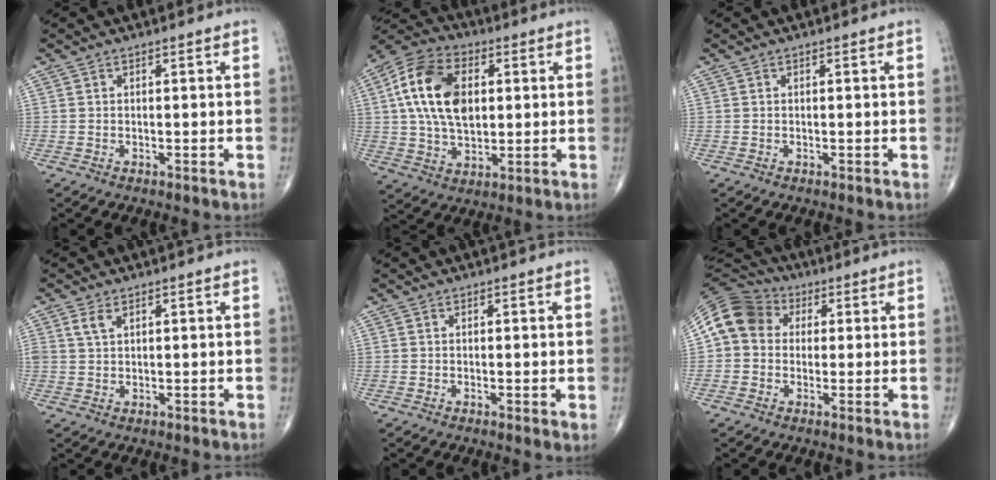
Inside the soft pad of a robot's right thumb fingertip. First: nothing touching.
{"total": 16.3, "force": [2.8, 10.1, 12.5], "torque": [-0.223, 0.008, 0.045]}
{"total": 0.0}
{"total": 2.6, "force": [1.4, 1.3, 1.7], "torque": [-0.037, 0.003, 0.032]}
{"total": 1.5, "force": [0.0, 0.3, 1.5], "torque": [-0.026, -0.007, 0.000]}
{"total": 11.4, "force": [2.1, 9.6, 5.8], "torque": [-0.098, 0.028, 0.024]}